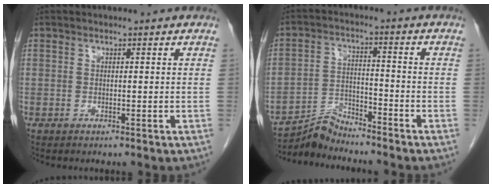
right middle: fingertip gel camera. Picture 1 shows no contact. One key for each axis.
{"total": 5.4, "fx": -5.4, "fy": 0.1, "fz": -0.5, "tx": 0.009, "ty": 0.000, "tz": -0.098}